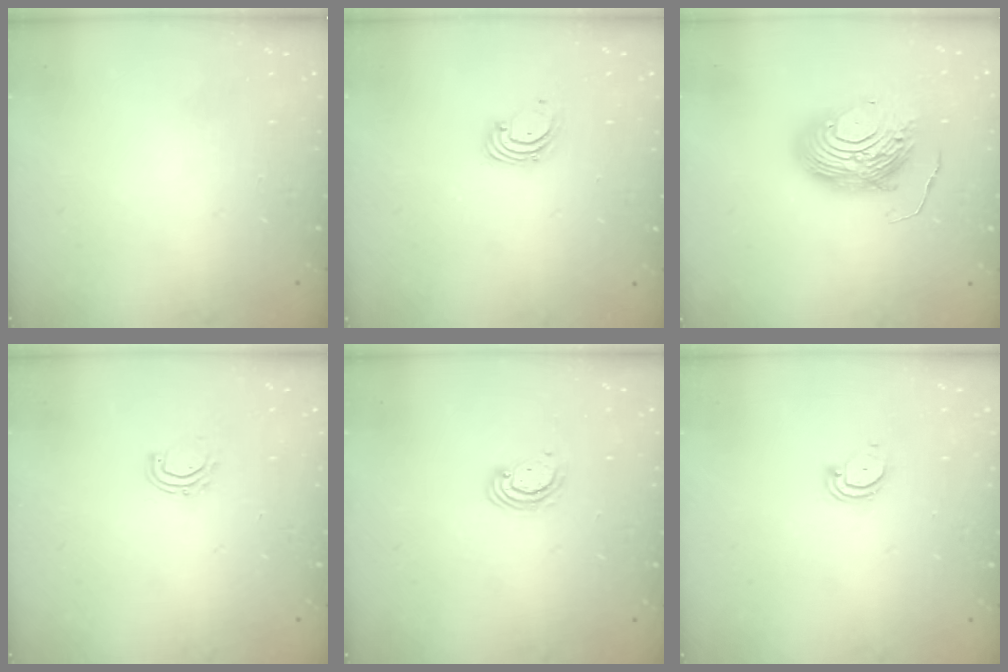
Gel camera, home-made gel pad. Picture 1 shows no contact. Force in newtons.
{"total": 1.6, "press": 1.6, "slide": 0.1}
{"total": 12.2, "press": 12.2, "slide": 1.2}
{"total": 5.3, "press": 5.2, "slide": 1.0}
{"total": 3.6, "press": 3.6, "slide": 0.4}
{"total": 2.9, "press": 2.9, "slide": 0.2}